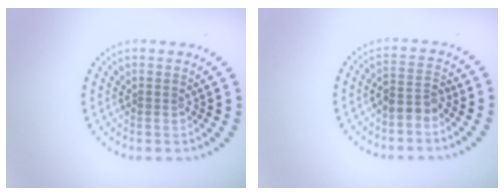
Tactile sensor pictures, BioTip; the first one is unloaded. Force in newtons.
{"total": 2.1, "press": 1.8, "slide": 1.0}